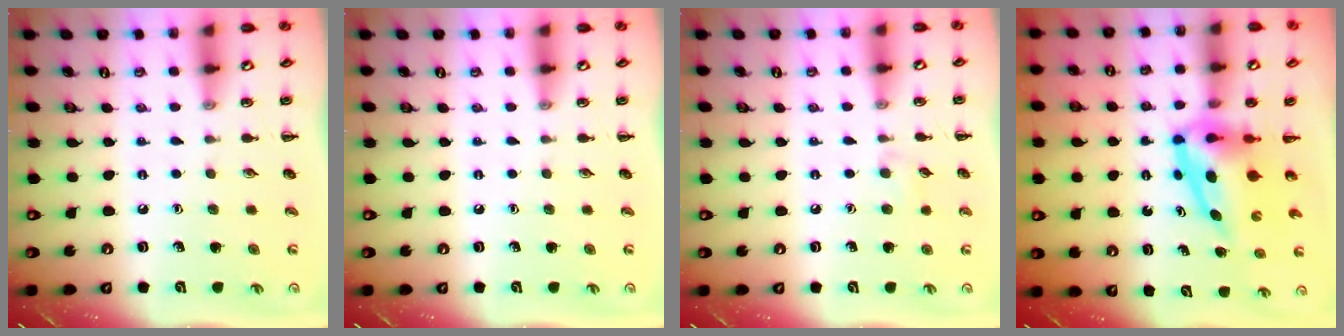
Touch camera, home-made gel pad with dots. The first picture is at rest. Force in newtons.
{"total": 0.0}
{"total": 4.8, "press": 4.4, "slide": 1.7}
{"total": 7.9, "press": 7.5, "slide": 2.3}